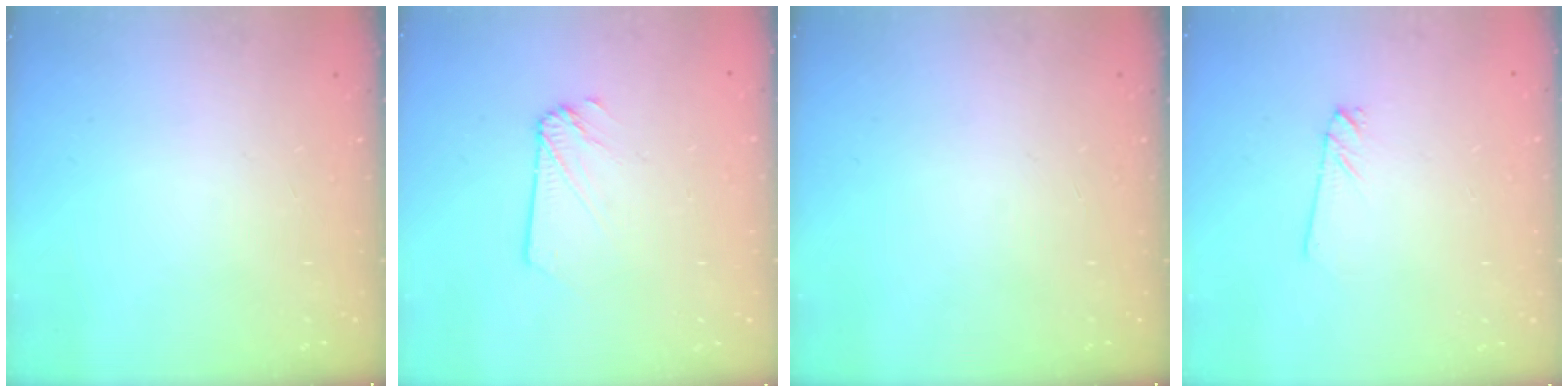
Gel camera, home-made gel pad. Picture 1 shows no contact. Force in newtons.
{"total": 2.8, "press": 2.8, "slide": 0.3}
{"total": 0.0}
{"total": 0.9, "press": 0.9, "slide": 0.1}